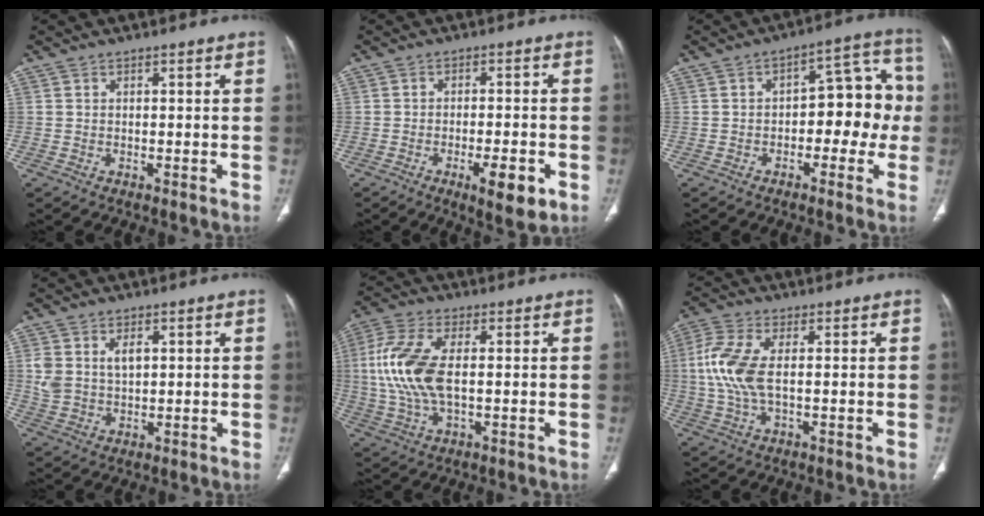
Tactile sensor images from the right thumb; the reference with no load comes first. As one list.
[{"total": 7.3, "force": [-3.2, 2.2, 6.2], "torque": [-0.091, 0.002, -0.043]}, {"total": 11.7, "force": [-1.5, 6.7, 9.5], "torque": [-0.069, 0.050, -0.028]}, {"total": 6.2, "force": [1.8, 3.8, 4.5], "torque": [-0.084, -0.003, 0.043]}, {"total": 12.7, "force": [0.8, 6.0, 11.2], "torque": [-0.260, 0.004, 0.016]}, {"total": 9.3, "force": [0.6, 4.1, 8.3], "torque": [-0.214, 0.005, 0.010]}]